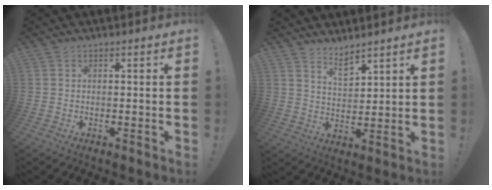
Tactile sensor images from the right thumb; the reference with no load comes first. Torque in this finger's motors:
{"motor_torque": [0.05, 0.09, -0.15, 0.03, -0.01]}